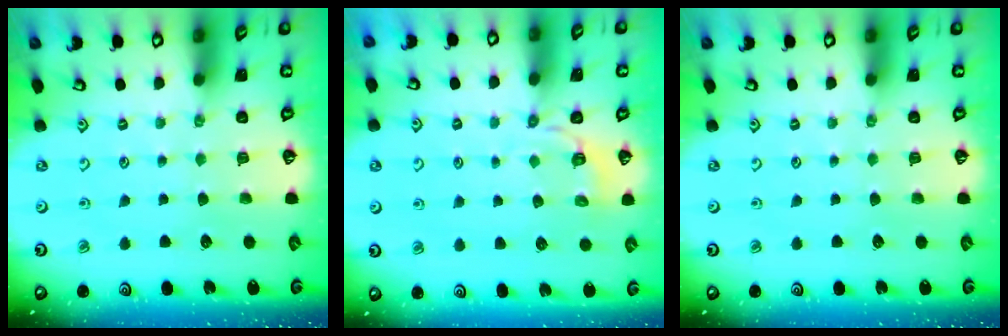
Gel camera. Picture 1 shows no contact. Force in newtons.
{"total": 3.3, "press": 2.6, "slide": 2.1}
{"total": 0.0}